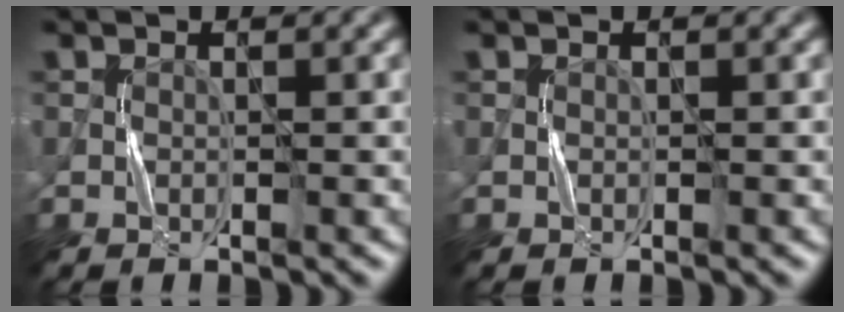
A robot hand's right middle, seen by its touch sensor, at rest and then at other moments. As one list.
[{"total": 0.0}]